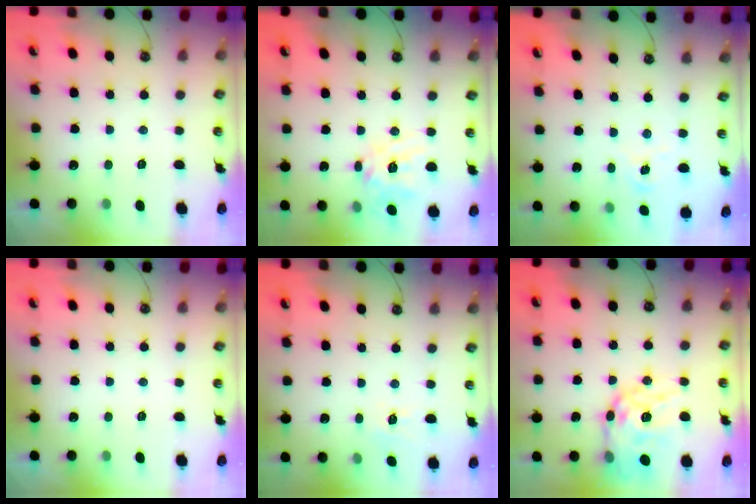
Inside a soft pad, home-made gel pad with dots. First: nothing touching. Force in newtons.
{"total": 12.8, "press": 12.7, "slide": 1.4}
{"total": 1.8, "press": 1.8, "slide": 0.3}
{"total": 0.0}
{"total": 2.9, "press": 2.9, "slide": 0.3}
{"total": 18.0, "press": 17.9, "slide": 1.5}